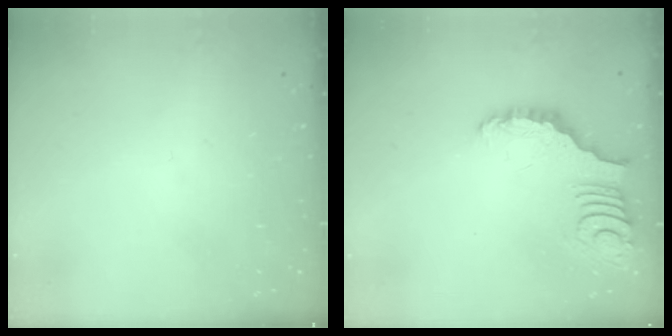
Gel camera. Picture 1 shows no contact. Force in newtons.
{"total": 3.4, "press": 3.4, "slide": 0.6}